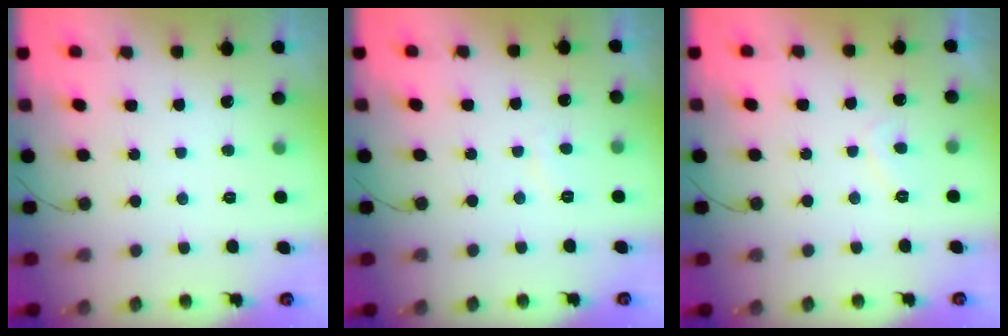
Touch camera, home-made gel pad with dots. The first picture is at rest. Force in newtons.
{"total": 1.3, "press": 1.2, "slide": 0.5}
{"total": 2.3, "press": 2.1, "slide": 0.8}